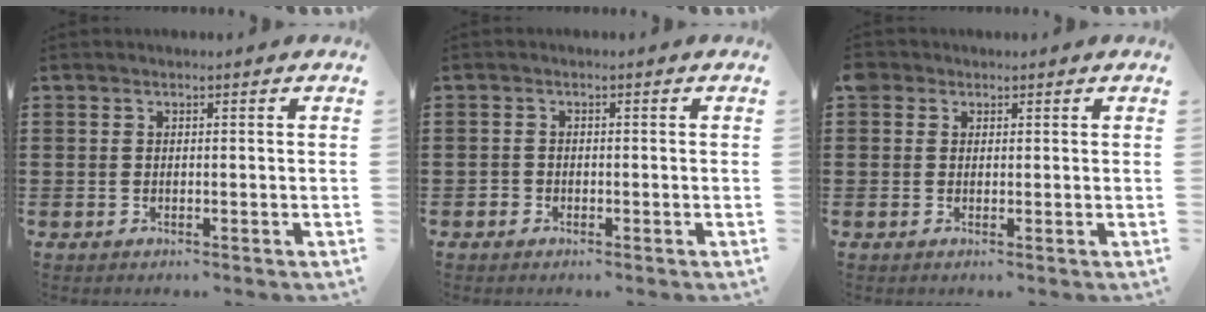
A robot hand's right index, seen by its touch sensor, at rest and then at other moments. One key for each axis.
{"total": 1.0, "fx": -0.8, "fy": 0.7, "fz": 0.1, "tx": -0.005, "ty": 0.002, "tz": -0.017}
{"total": 1.1, "fx": 0.6, "fy": 0.9, "fz": 0.1, "tx": -0.006, "ty": 0.005, "tz": 0.011}